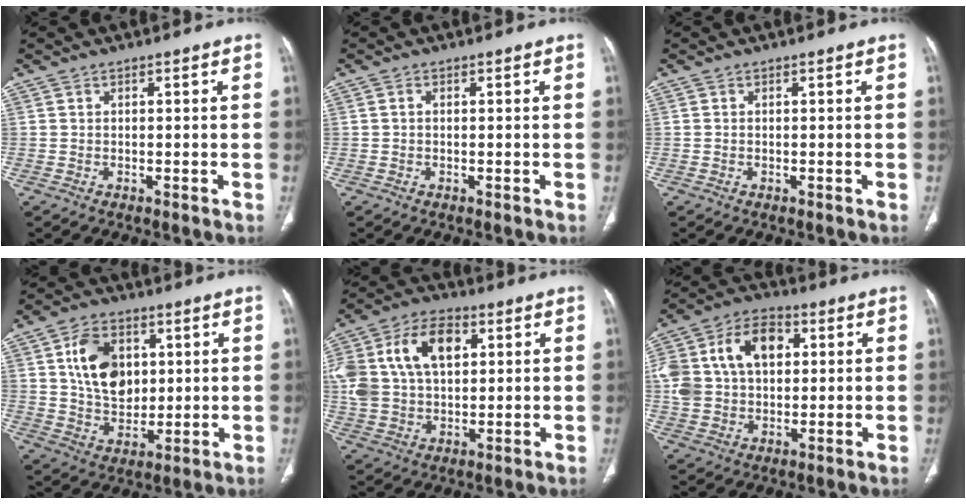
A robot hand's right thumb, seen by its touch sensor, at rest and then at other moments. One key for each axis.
{"total": 0.5, "fx": 0.0, "fy": 0.4, "fz": 0.4, "tx": -0.008, "ty": 0.001, "tz": -0.002}
{"total": 0.0}
{"total": 12.7, "fx": 3.1, "fy": 9.1, "fz": 8.3, "tx": -0.108, "ty": -0.012, "tz": 0.061}
{"total": 20.2, "fx": 5.4, "fy": 13.4, "fz": 14.1, "tx": -0.295, "ty": 0.024, "tz": 0.097}
{"total": 18.7, "fx": 3.9, "fy": 13.0, "fz": 12.8, "tx": -0.252, "ty": 0.023, "tz": 0.067}